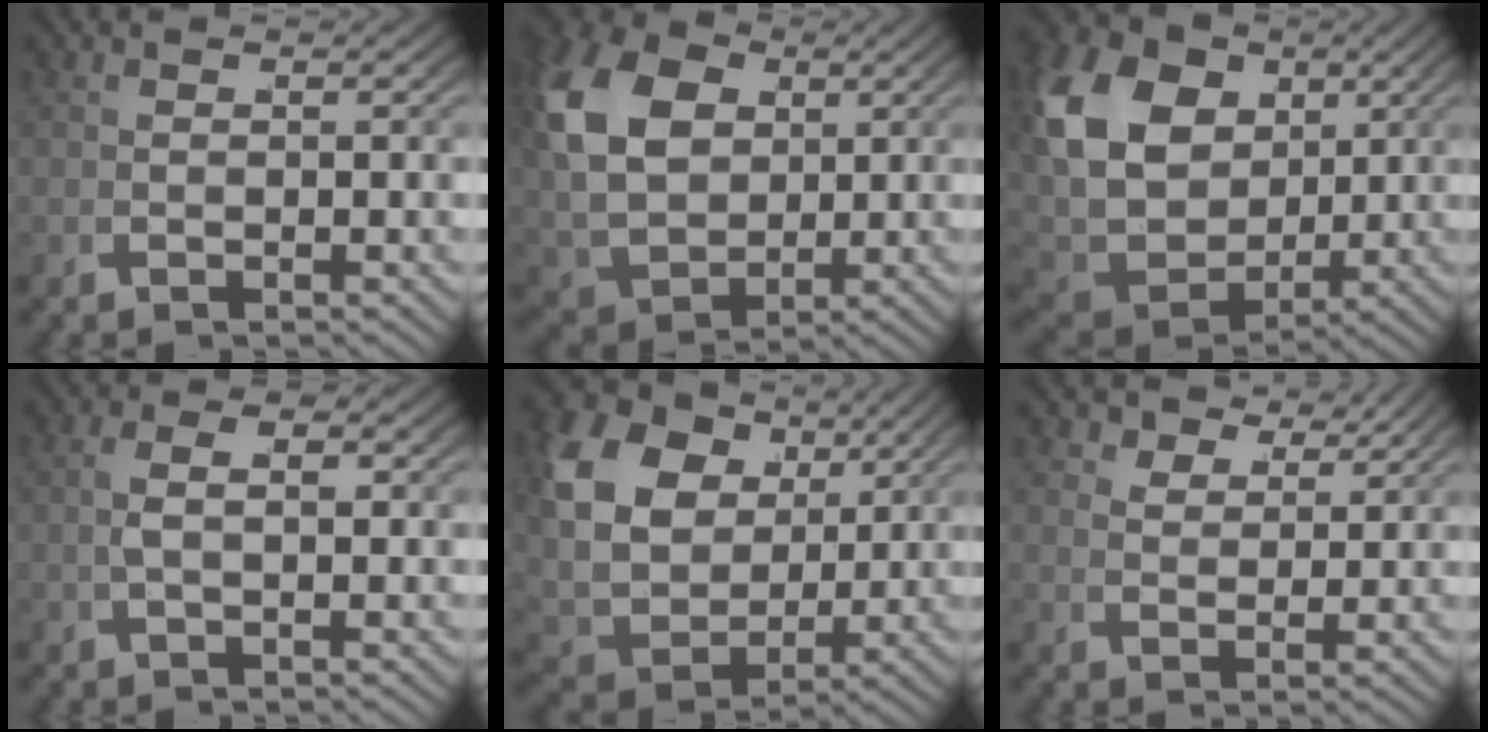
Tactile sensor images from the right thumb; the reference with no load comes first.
{"total": 13.6, "force": [1.8, 10.5, 8.5], "torque": [-0.216, -0.048, 0.057]}
{"total": 16.1, "force": [1.8, 12.6, 9.9], "torque": [-0.244, -0.042, 0.043]}
{"total": 2.1, "force": [0.4, 0.9, 1.9], "torque": [-0.042, 0.000, 0.009]}
{"total": 15.7, "force": [2.5, 12.5, 9.1], "torque": [-0.238, -0.039, 0.052]}
{"total": 3.5, "force": [3.3, 0.9, 0.8], "torque": [-0.010, -0.001, 0.063]}